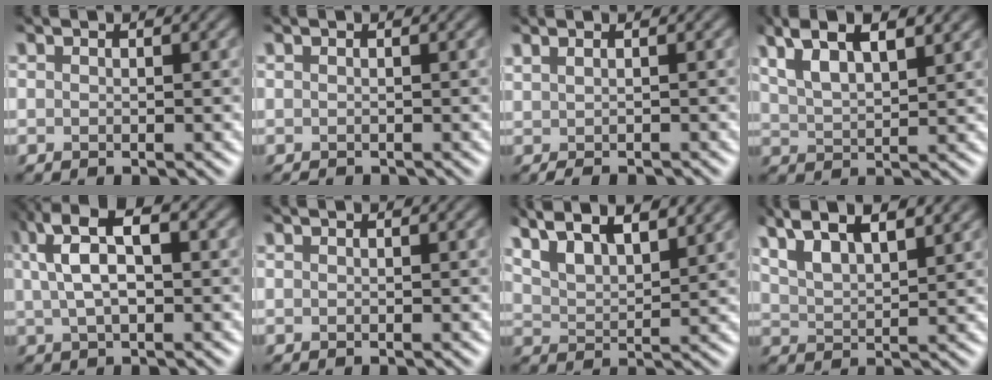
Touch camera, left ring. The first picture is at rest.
{"total": 0.0}
{"total": 1.0, "force": [0.0, 0.2, 1.0], "torque": [-0.017, 0.000, 0.005]}
{"total": 6.3, "force": [3.7, 2.3, 4.6], "torque": [-0.092, 0.022, 0.061]}
{"total": 6.8, "force": [2.0, 2.9, 5.9], "torque": [-0.110, 0.022, 0.031]}
{"total": 0.0}
{"total": 9.1, "force": [6.3, 3.4, 5.6], "torque": [-0.107, 0.037, 0.092]}
{"total": 7.6, "force": [5.0, 2.7, 5.0], "torque": [-0.095, 0.030, 0.070]}